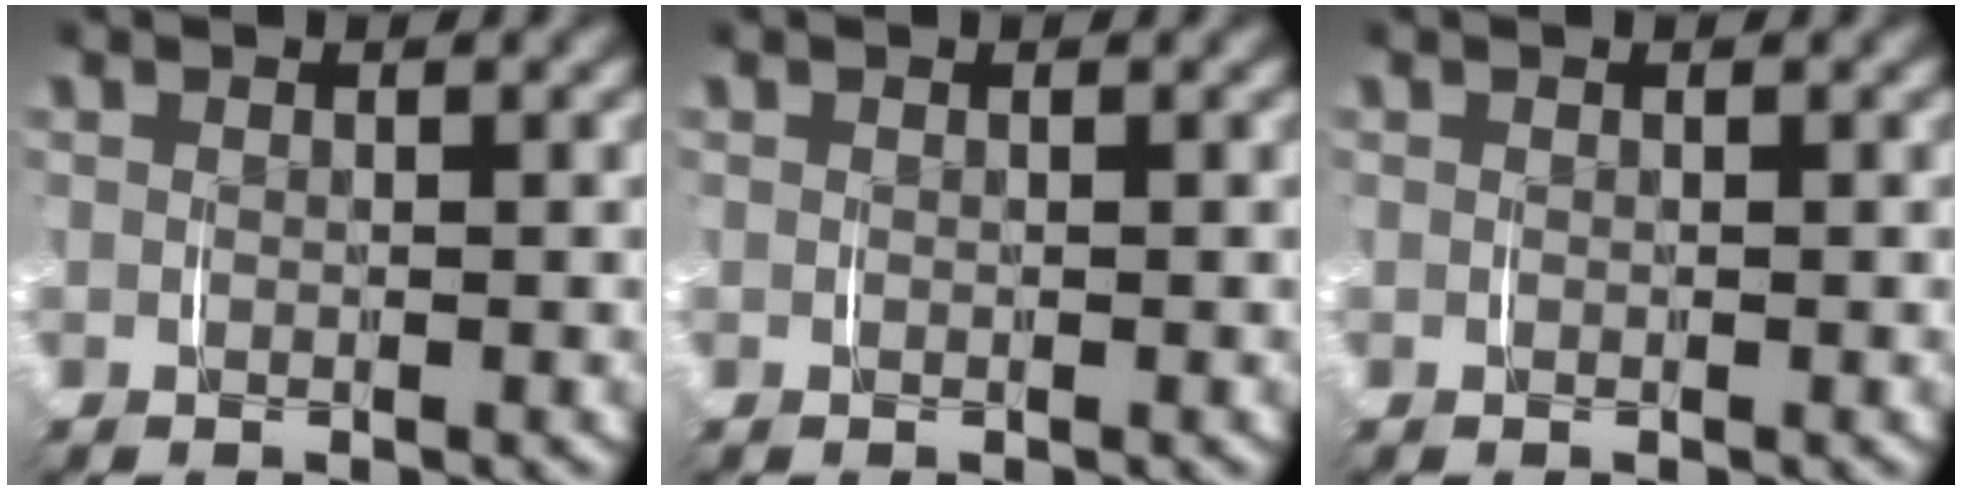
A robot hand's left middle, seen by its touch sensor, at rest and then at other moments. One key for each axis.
{"total": 0.0}
{"total": 0.0}